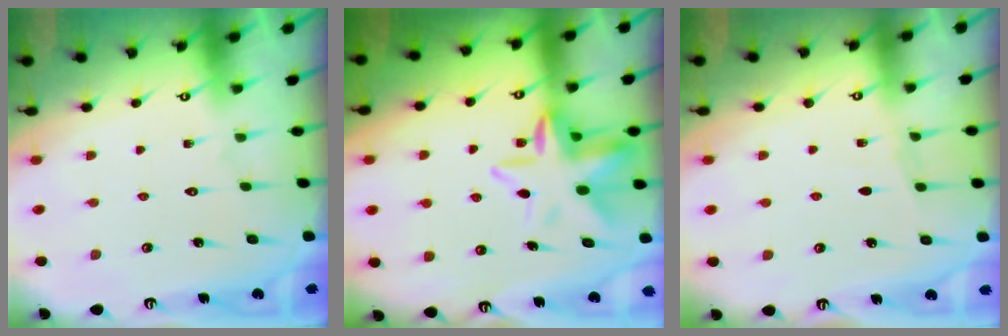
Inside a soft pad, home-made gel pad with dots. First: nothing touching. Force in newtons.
{"total": 11.3, "press": 11.1, "slide": 2.3}
{"total": 2.7, "press": 2.6, "slide": 0.4}